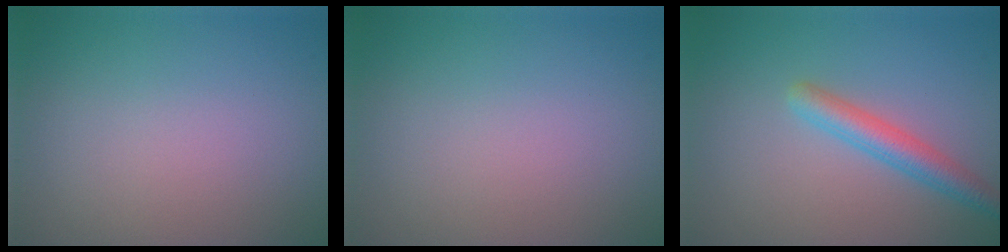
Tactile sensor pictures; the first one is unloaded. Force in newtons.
{"total": 0.0}
{"total": 2.9, "press": 2.9, "slide": 0.1}